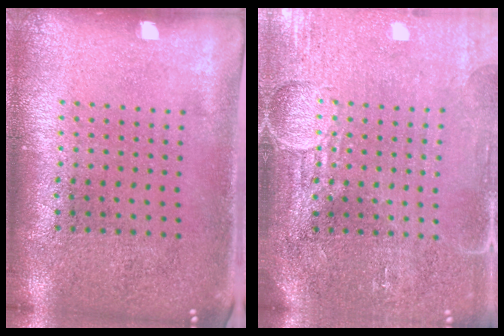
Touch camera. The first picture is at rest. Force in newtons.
{"total": 3.7, "press": 3.4, "slide": 1.5}